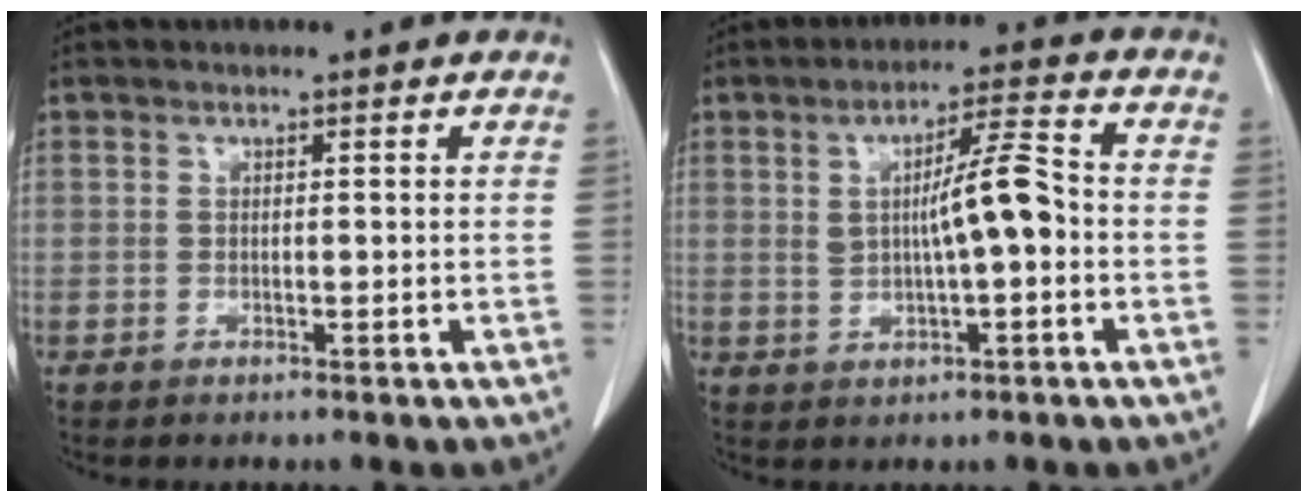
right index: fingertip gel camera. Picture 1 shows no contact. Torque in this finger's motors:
{"motor_torque": [0.29, -0.04, 0.19, 0.06]}